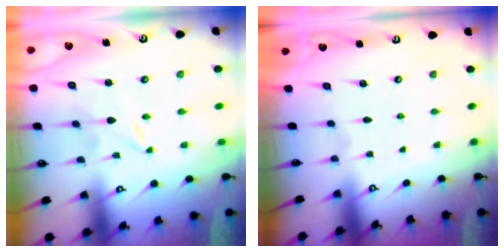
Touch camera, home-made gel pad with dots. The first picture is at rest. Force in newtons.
{"total": 0.0}